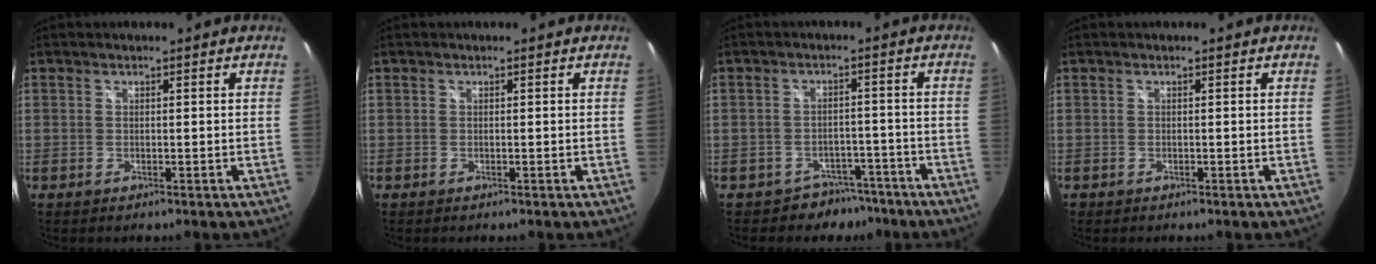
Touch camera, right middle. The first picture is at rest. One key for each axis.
{"total": 0.0}
{"total": 6.0, "fx": -4.6, "fy": 3.8, "fz": -0.1, "tx": 0.007, "ty": 0.028, "tz": -0.059}
{"total": 0.0}